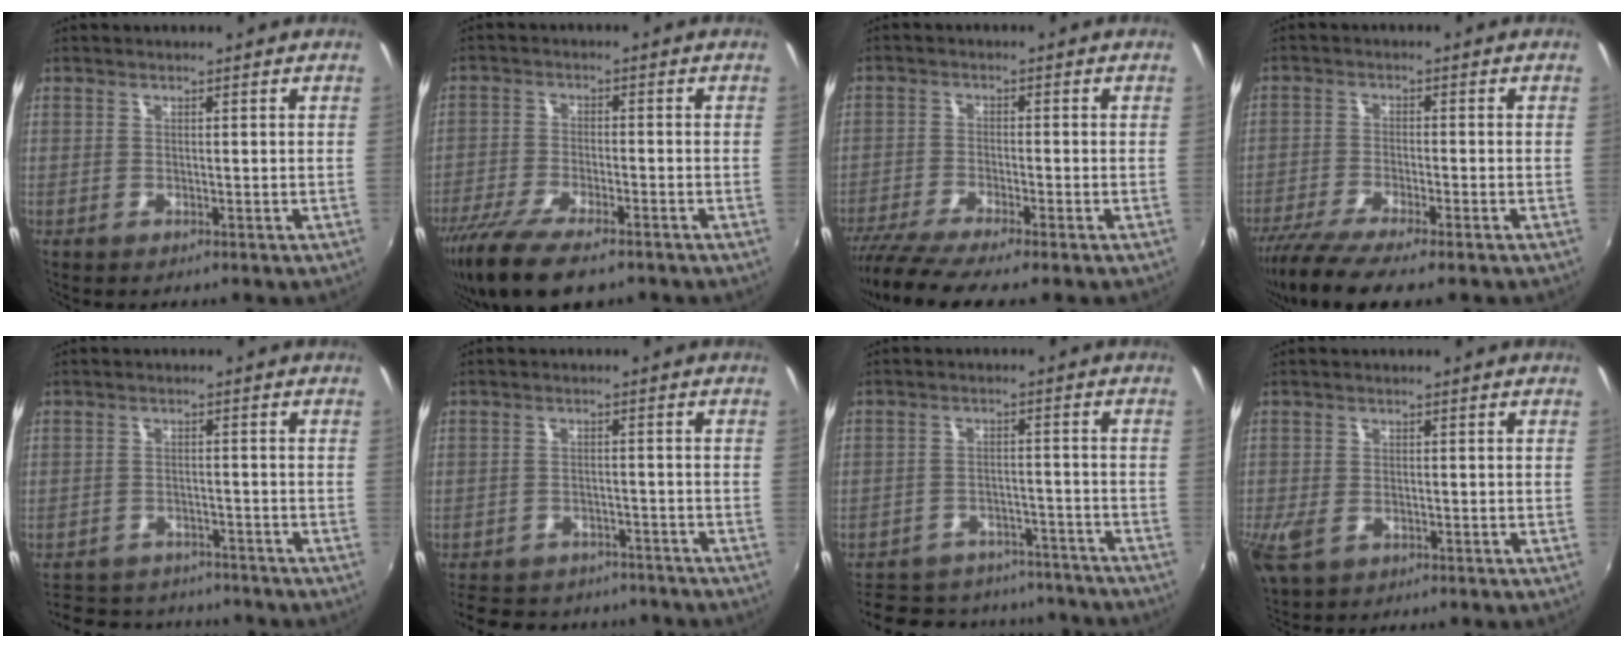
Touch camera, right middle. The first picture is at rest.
{"total": 13.2, "force": [-9.4, 4.3, 8.2], "torque": [-0.186, -0.044, -0.171]}
{"total": 7.4, "force": [-6.2, 0.0, 4.1], "torque": [-0.100, -0.027, -0.113]}
{"total": 8.9, "force": [-7.1, 0.9, 5.4], "torque": [-0.128, -0.033, -0.130]}
{"total": 11.5, "force": [-10.1, 4.5, 3.2], "torque": [-0.083, 0.017, -0.142]}
{"total": 14.5, "force": [-12.0, 6.6, 4.8], "torque": [-0.119, 0.021, -0.160]}
{"total": 21.9, "force": [-18.4, 9.1, 7.6], "torque": [-0.170, 0.033, -0.227]}
{"total": 6.4, "force": [-2.7, 4.1, 4.2], "torque": [-0.099, -0.019, -0.047]}